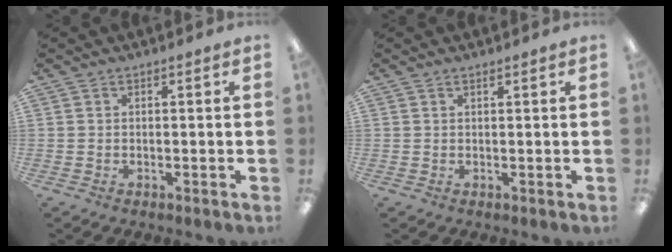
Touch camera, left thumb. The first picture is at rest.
{"total": 0.6, "force": [0.5, 0.1, 0.3], "torque": [-0.007, 0.000, 0.010]}